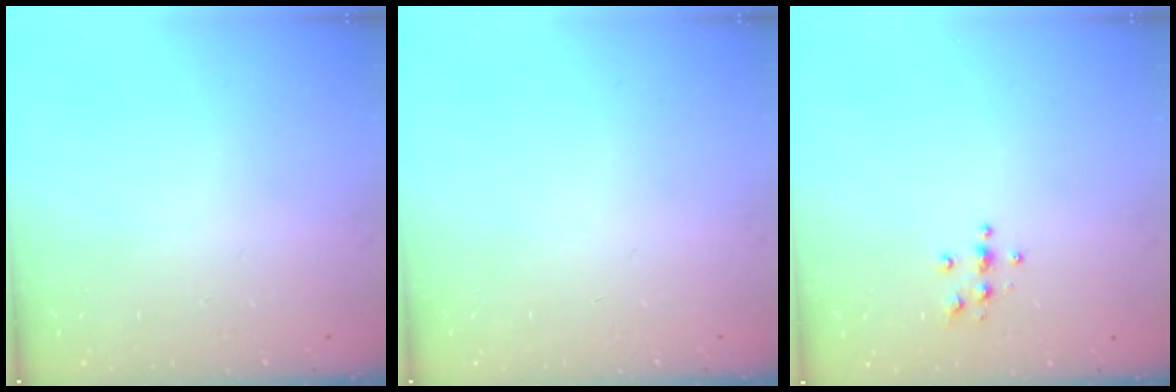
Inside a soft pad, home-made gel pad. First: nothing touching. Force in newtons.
{"total": 0.0}
{"total": 3.6, "press": 3.6, "slide": 0.4}